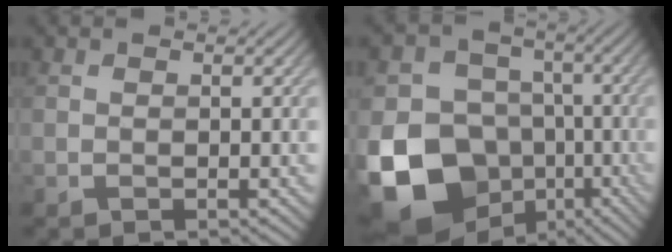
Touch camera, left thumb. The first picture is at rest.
{"total": 18.2, "force": [-7.2, 14.7, 8.0], "torque": [-0.207, -0.042, -0.121]}